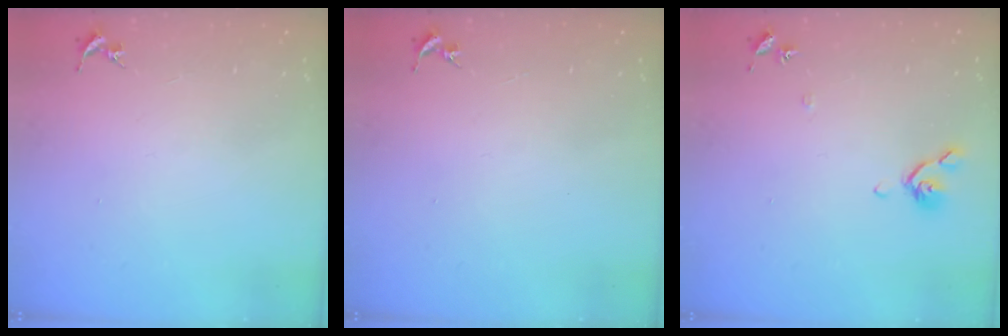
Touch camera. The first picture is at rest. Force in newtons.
{"total": 0.0}
{"total": 6.7, "press": 6.6, "slide": 1.0}